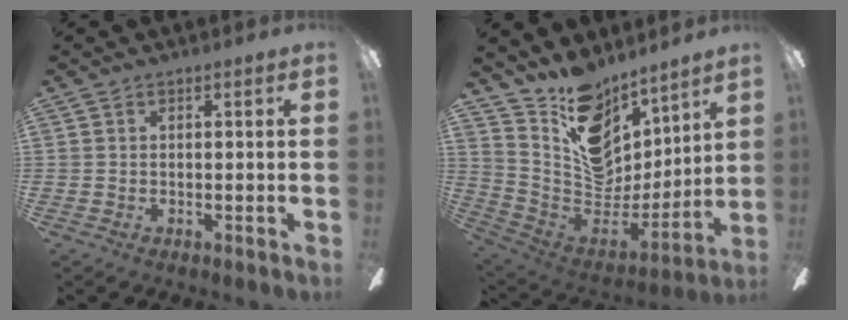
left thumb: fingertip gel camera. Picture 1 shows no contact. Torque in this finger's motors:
{"motor_torque": [0.43, 0.23, 0.60, -1.39, 0.09]}